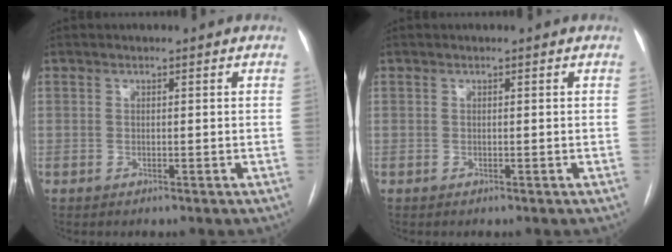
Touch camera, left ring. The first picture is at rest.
{"total": 0.0}